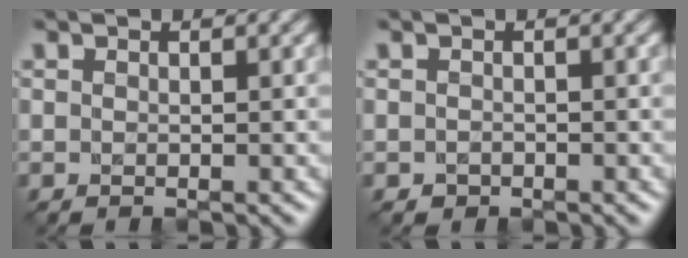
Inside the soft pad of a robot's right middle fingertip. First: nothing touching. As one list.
[{"total": 0.6, "force": [-0.2, 0.3, -0.5], "torque": [0.008, -0.001, -0.005]}]